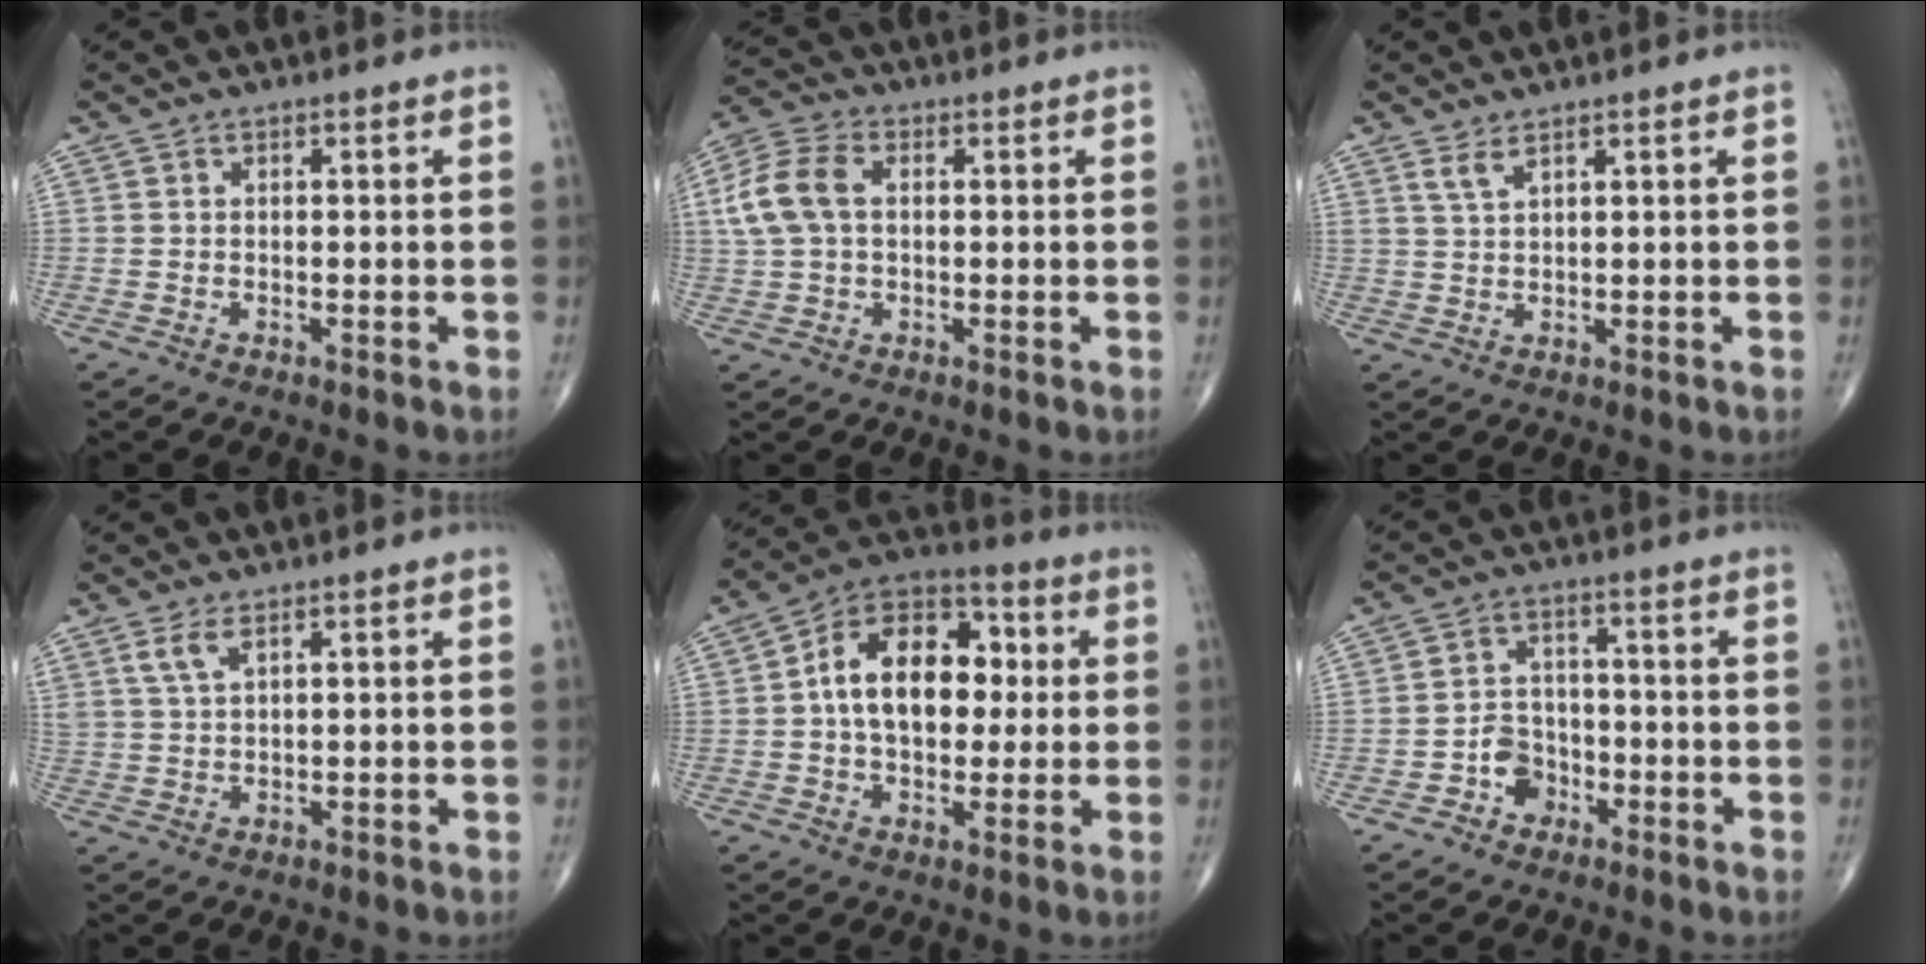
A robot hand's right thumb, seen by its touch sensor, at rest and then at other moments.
{"total": 8.8, "force": [1.3, 5.7, 6.6], "torque": [-0.149, 0.022, 0.024]}
{"total": 2.4, "force": [1.8, 0.5, 1.5], "torque": [-0.035, -0.008, 0.041]}
{"total": 3.4, "force": [2.1, 1.3, 2.4], "torque": [-0.052, -0.004, 0.050]}
{"total": 16.7, "force": [1.6, 10.8, 12.7], "torque": [-0.167, 0.028, 0.016]}
{"total": 5.3, "force": [-2.4, 4.3, 2.0], "torque": [-0.005, 0.026, -0.046]}